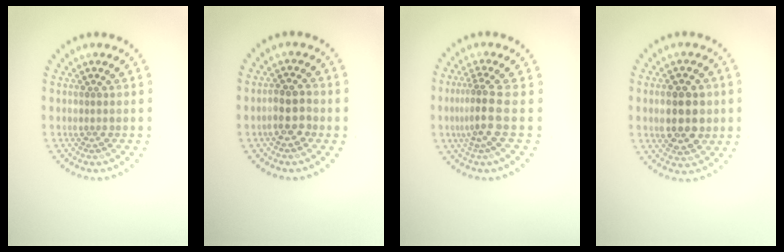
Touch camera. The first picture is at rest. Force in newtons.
{"total": 2.7, "press": 2.6, "slide": 0.7}
{"total": 3.3, "press": 2.5, "slide": 2.2}
{"total": 5.4, "press": 5.4, "slide": 0.5}